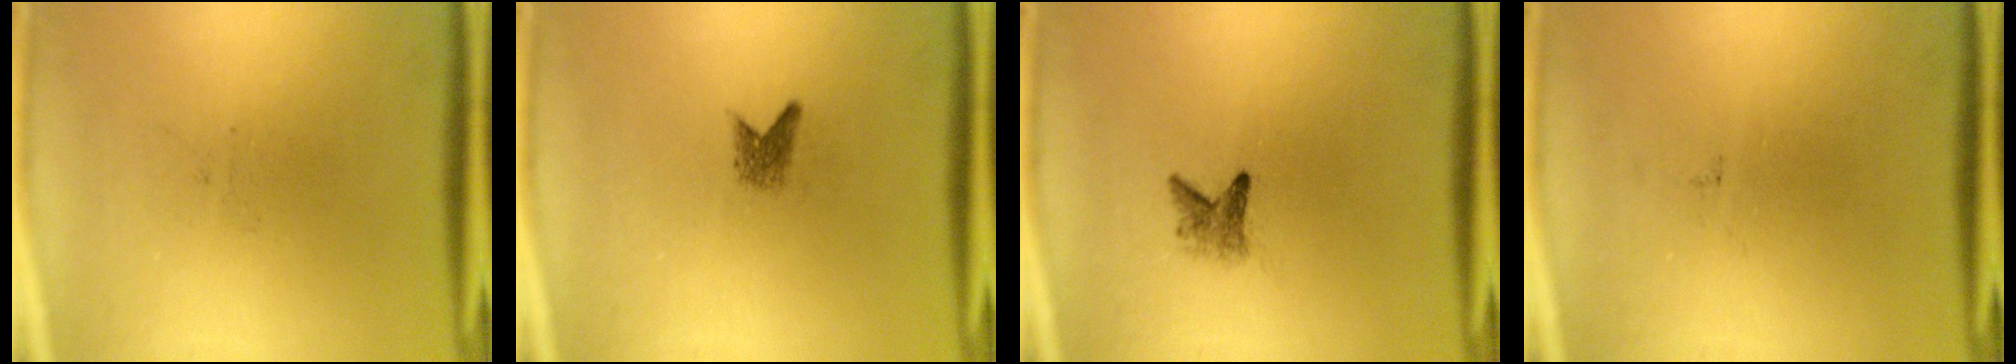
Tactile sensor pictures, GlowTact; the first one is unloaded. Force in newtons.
{"total": 1.5}
{"total": 2.0}
{"total": 0.0}